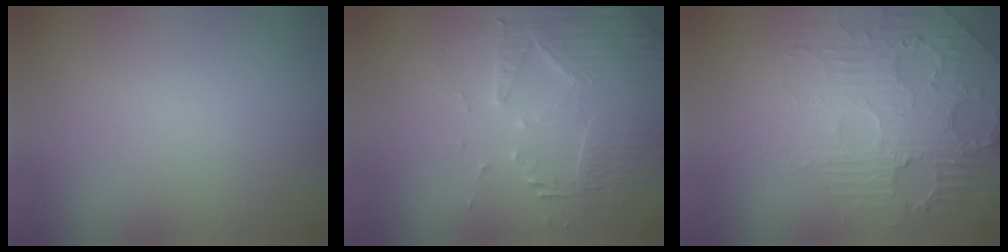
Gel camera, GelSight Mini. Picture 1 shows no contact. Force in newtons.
{"total": 4.8, "press": 4.4, "slide": 2.0}
{"total": 4.3, "press": 4.0, "slide": 1.6}